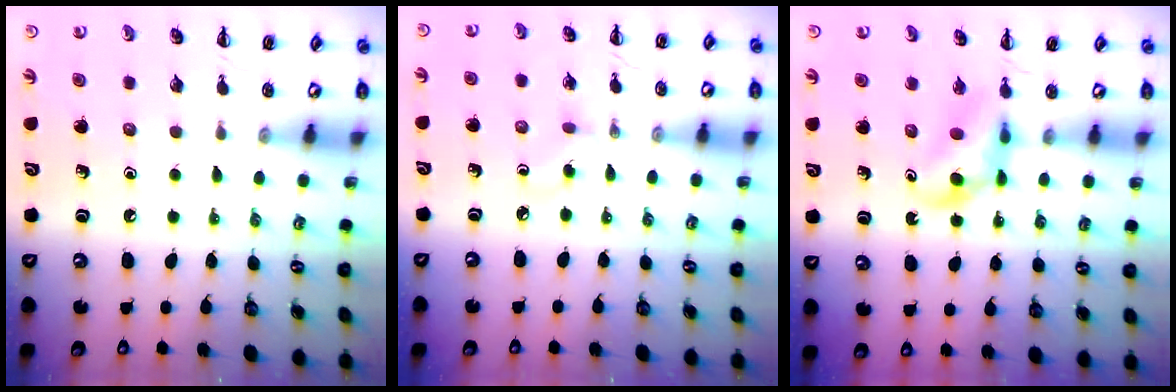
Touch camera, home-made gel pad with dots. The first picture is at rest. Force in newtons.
{"total": 2.2, "press": 1.9, "slide": 1.1}
{"total": 3.2, "press": 3.0, "slide": 1.0}